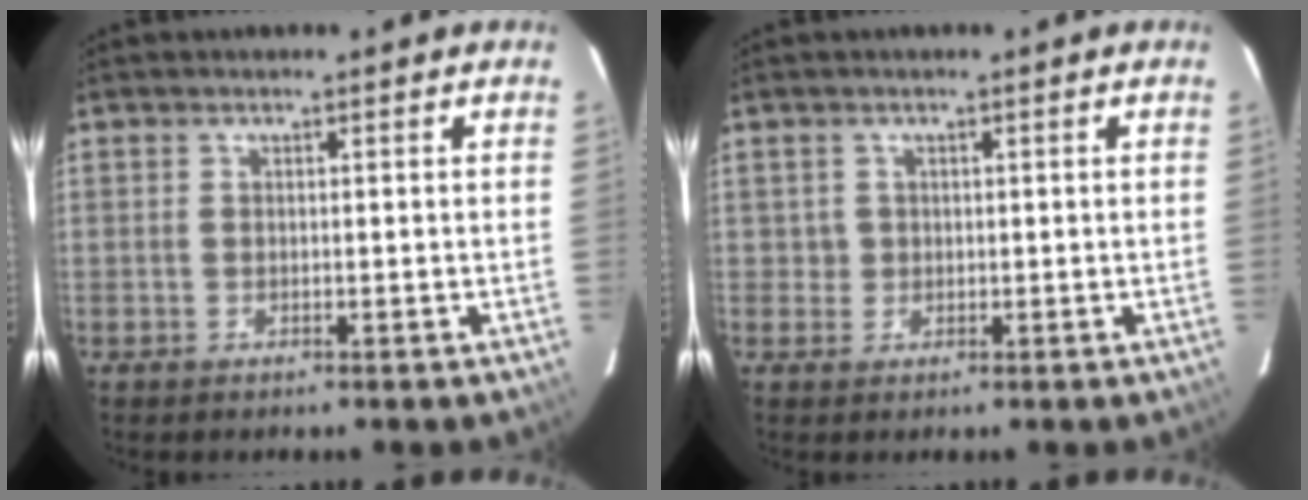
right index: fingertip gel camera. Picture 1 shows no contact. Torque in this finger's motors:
{"motor_torque": [-0.06, 0.01, 0.05, 0.00]}